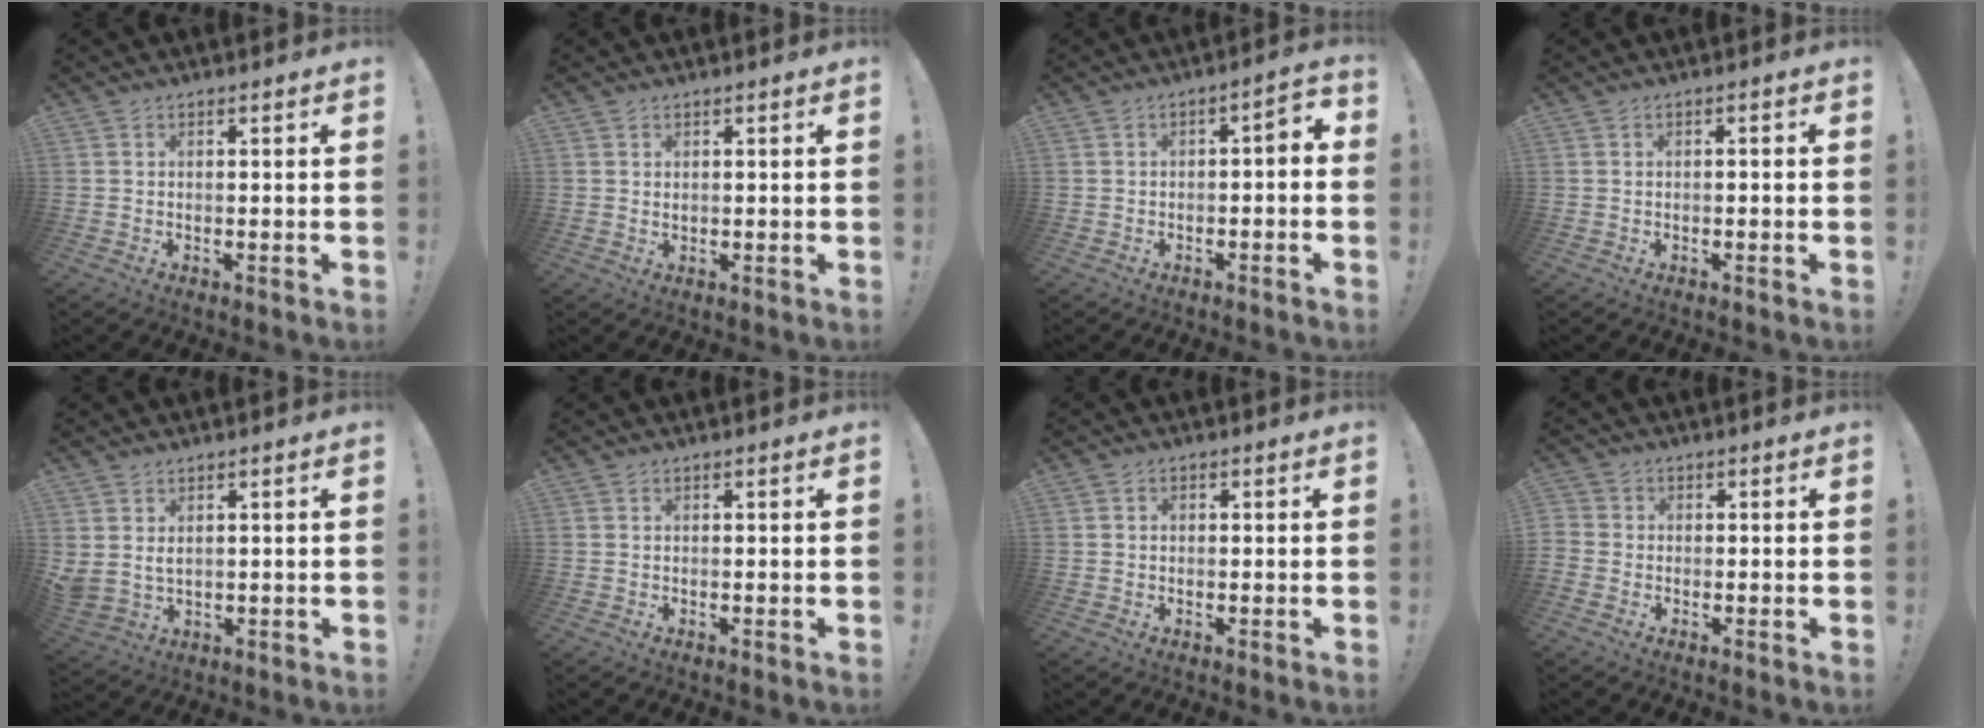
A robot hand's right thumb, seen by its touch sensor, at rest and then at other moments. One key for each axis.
{"total": 0.9, "fx": 0.5, "fy": 0.6, "fz": 0.3, "tx": -0.002, "ty": -0.001, "tz": 0.010}
{"total": 2.0, "fx": -1.5, "fy": 0.6, "fz": 1.2, "tx": -0.016, "ty": 0.008, "tz": -0.028}
{"total": 0.9, "fx": -0.7, "fy": 0.0, "fz": 0.5, "tx": -0.007, "ty": 0.001, "tz": -0.013}
{"total": 3.8, "fx": 2.5, "fy": 2.2, "fz": 1.8, "tx": -0.030, "ty": -0.013, "tz": 0.048}
{"total": 0.0}
{"total": 0.9, "fx": -0.3, "fy": 0.8, "fz": 0.3, "tx": -0.009, "ty": 0.005, "tz": -0.004}
{"total": 2.8, "fx": -1.0, "fy": 2.5, "fz": 0.8, "tx": -0.021, "ty": 0.006, "tz": -0.019}